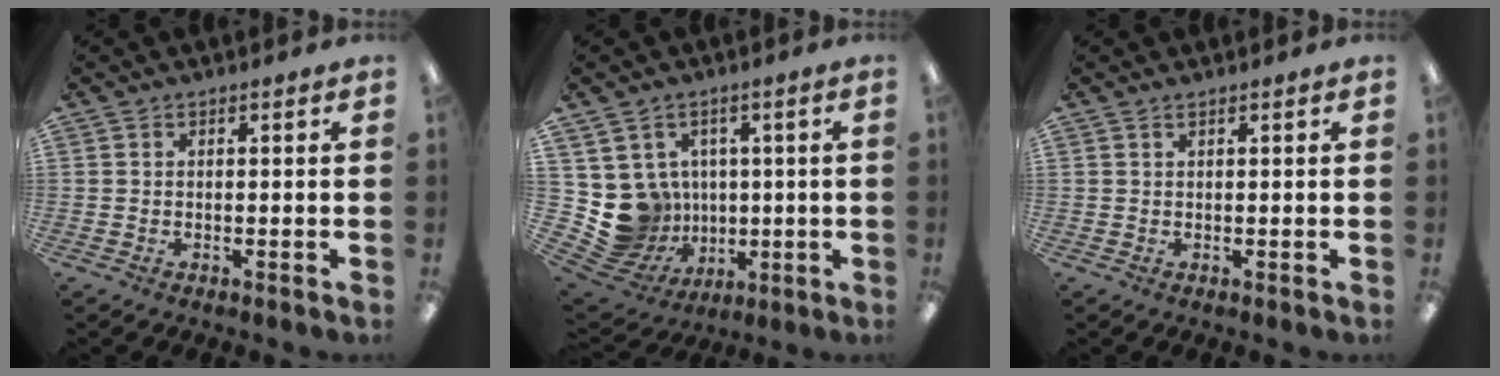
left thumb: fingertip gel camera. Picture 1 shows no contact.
{"total": 10.2, "force": [0.8, 9.9, 2.0], "torque": [-0.078, -0.019, 0.027]}
{"total": 0.6, "force": [0.4, 0.0, 0.4], "torque": [-0.009, 0.001, 0.007]}